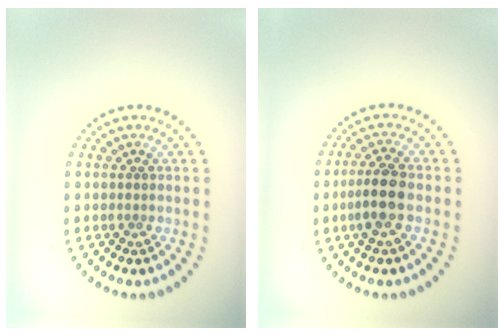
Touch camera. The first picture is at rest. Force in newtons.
{"total": 3.5, "press": 3.4, "slide": 0.8}